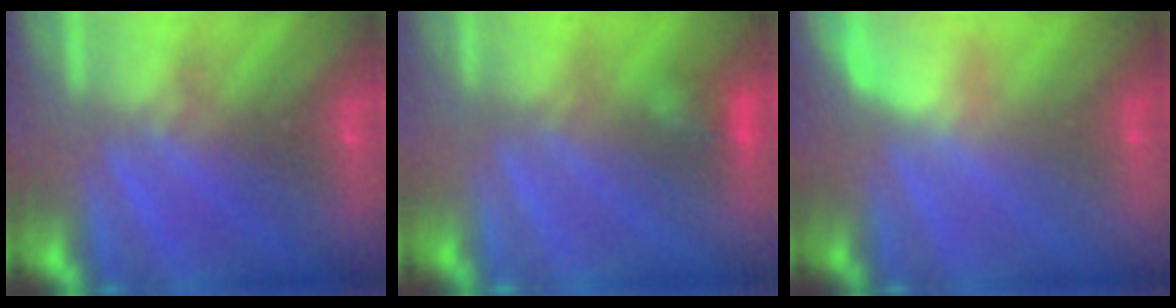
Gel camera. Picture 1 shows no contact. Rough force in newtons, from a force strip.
{"total": 3.3}
{"total": 2.9}